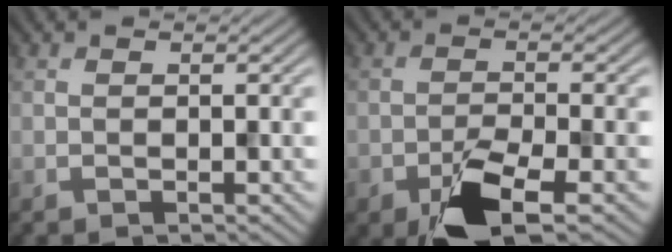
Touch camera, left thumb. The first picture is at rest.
{"total": 7.0, "force": [-4.0, 2.4, 5.2], "torque": [-0.095, -0.004, -0.075]}